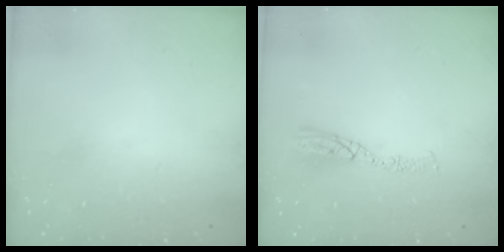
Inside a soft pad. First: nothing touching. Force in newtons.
{"total": 6.6, "press": 6.5, "slide": 0.7}